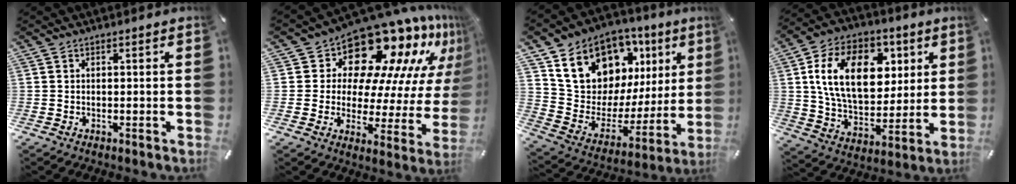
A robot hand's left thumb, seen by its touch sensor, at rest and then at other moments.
{"total": 16.5, "force": [13.9, 6.9, 5.6], "torque": [-0.080, -0.145, 0.226]}
{"total": 16.6, "force": [10.1, 11.7, 5.9], "torque": [-0.106, -0.077, 0.195]}
{"total": 20.6, "force": [6.0, 14.0, 13.8], "torque": [-0.243, 0.001, 0.104]}